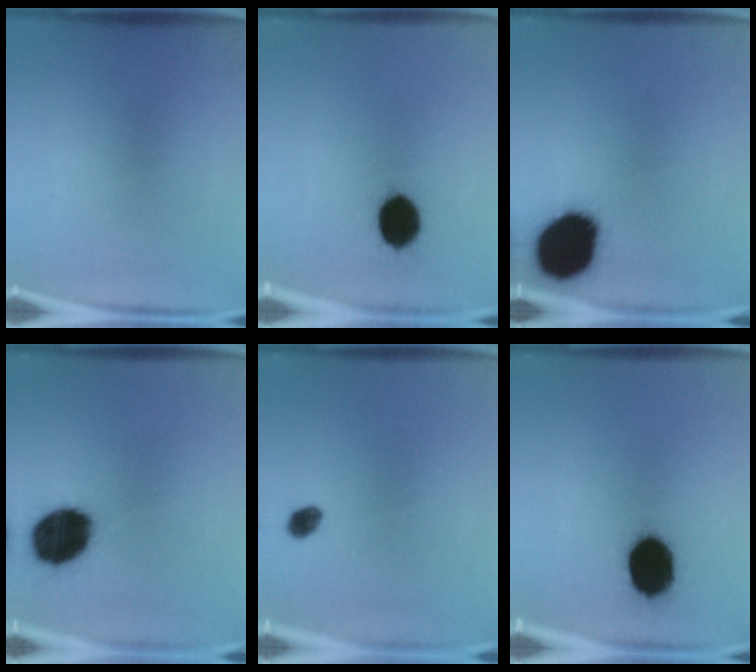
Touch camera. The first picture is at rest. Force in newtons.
{"total": 10.1}
{"total": 18.7}
{"total": 17.1}
{"total": 2.2}
{"total": 13.9}